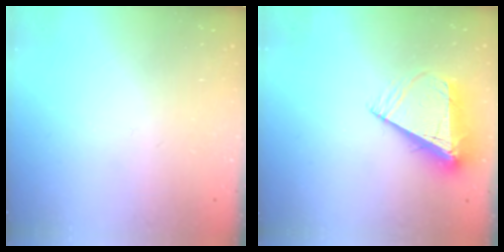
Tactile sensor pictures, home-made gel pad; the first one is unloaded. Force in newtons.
{"total": 10.4, "press": 10.4, "slide": 0.6}